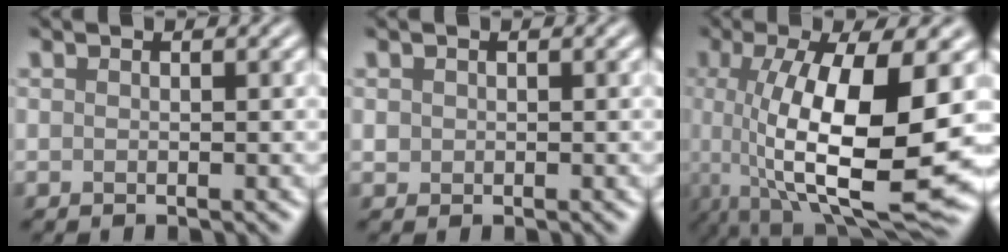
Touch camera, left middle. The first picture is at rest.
{"total": 0.7, "force": [0.1, 0.6, 0.1], "torque": [0.002, -0.001, 0.003]}
{"total": 12.7, "force": [-0.9, 4.1, 12.0], "torque": [-0.194, -0.016, -0.016]}